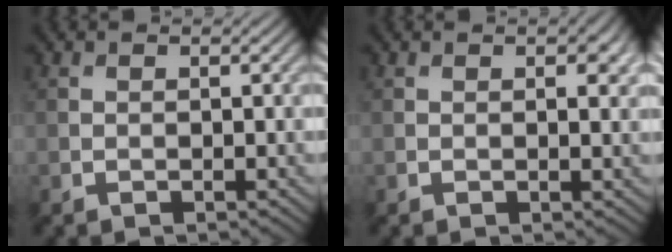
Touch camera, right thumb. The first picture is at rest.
{"total": 2.2, "force": [0.9, 0.7, 1.9], "torque": [-0.024, -0.003, 0.016]}